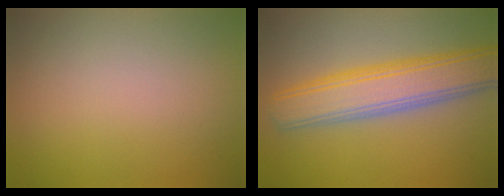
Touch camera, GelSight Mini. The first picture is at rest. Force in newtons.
{"total": 6.9, "press": 6.9, "slide": 0.2}